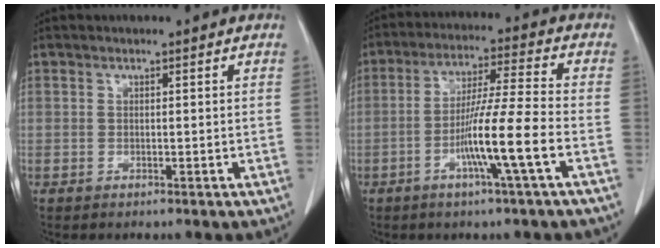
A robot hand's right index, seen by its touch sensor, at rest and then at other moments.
{"total": 10.6, "force": [-3.8, -1.3, 9.8], "torque": [-0.182, -0.004, -0.072]}